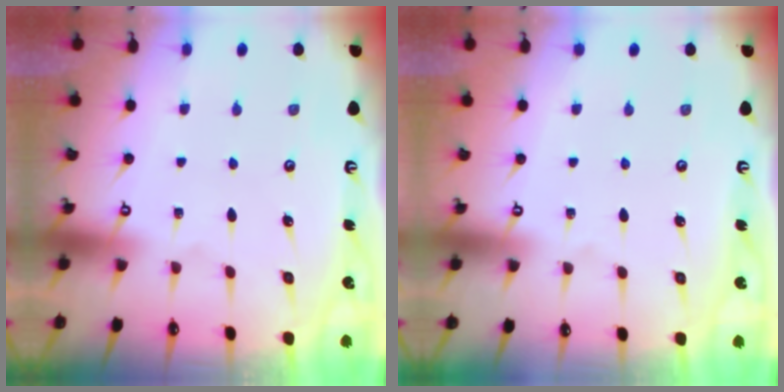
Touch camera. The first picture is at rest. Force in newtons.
{"total": 0.9, "press": 0.9, "slide": 0.2}